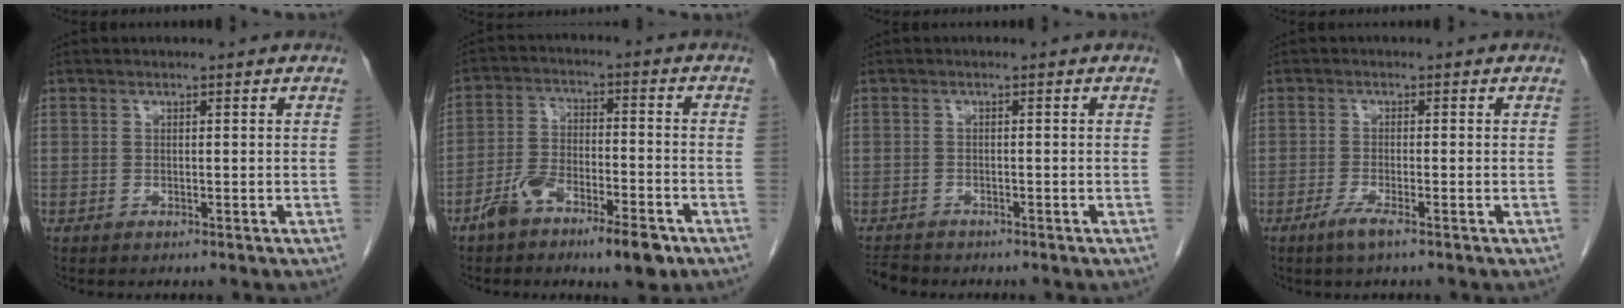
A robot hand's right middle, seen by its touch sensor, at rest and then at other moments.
{"total": 9.4, "force": [-6.0, 3.0, 6.6], "torque": [-0.122, 0.008, -0.098]}
{"total": 2.7, "force": [-2.6, 0.8, 0.3], "torque": [-0.010, -0.010, -0.043]}
{"total": 2.5, "force": [-1.7, -0.1, 1.9], "torque": [-0.047, -0.008, -0.034]}